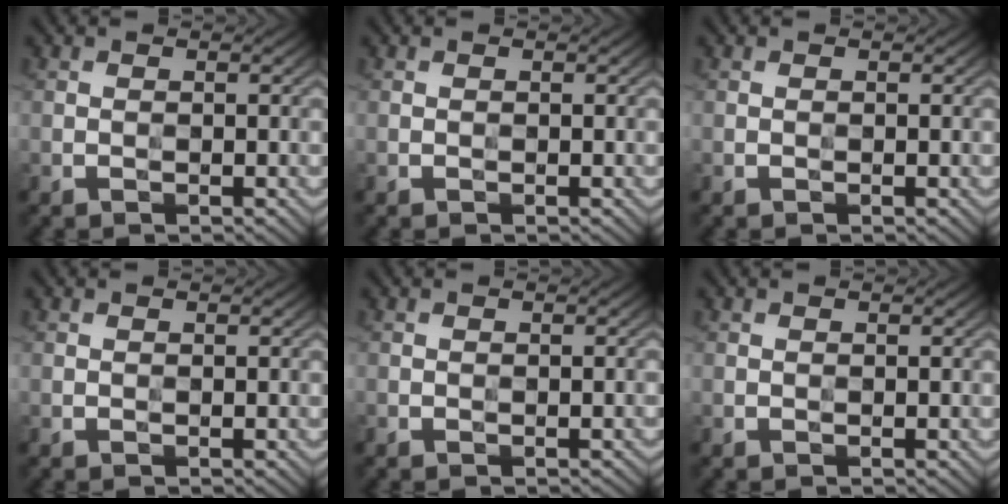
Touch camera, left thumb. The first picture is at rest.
{"total": 0.0}
{"total": 0.0}
{"total": 0.0}
{"total": 0.5, "force": [-0.4, 0.2, 0.2], "torque": [-0.003, -0.002, -0.006]}
{"total": 0.0}